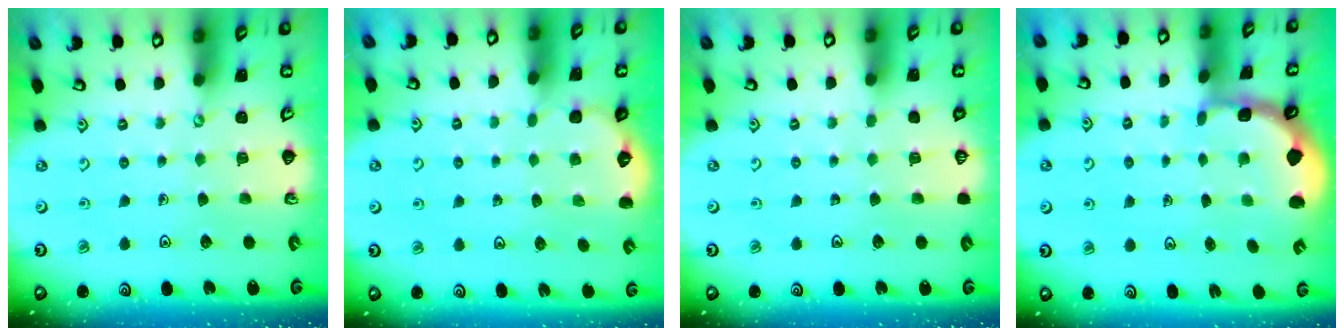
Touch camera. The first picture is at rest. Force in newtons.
{"total": 1.9, "press": 0.5, "slide": 1.9}
{"total": 0.0}
{"total": 1.8, "press": 1.7, "slide": 0.5}